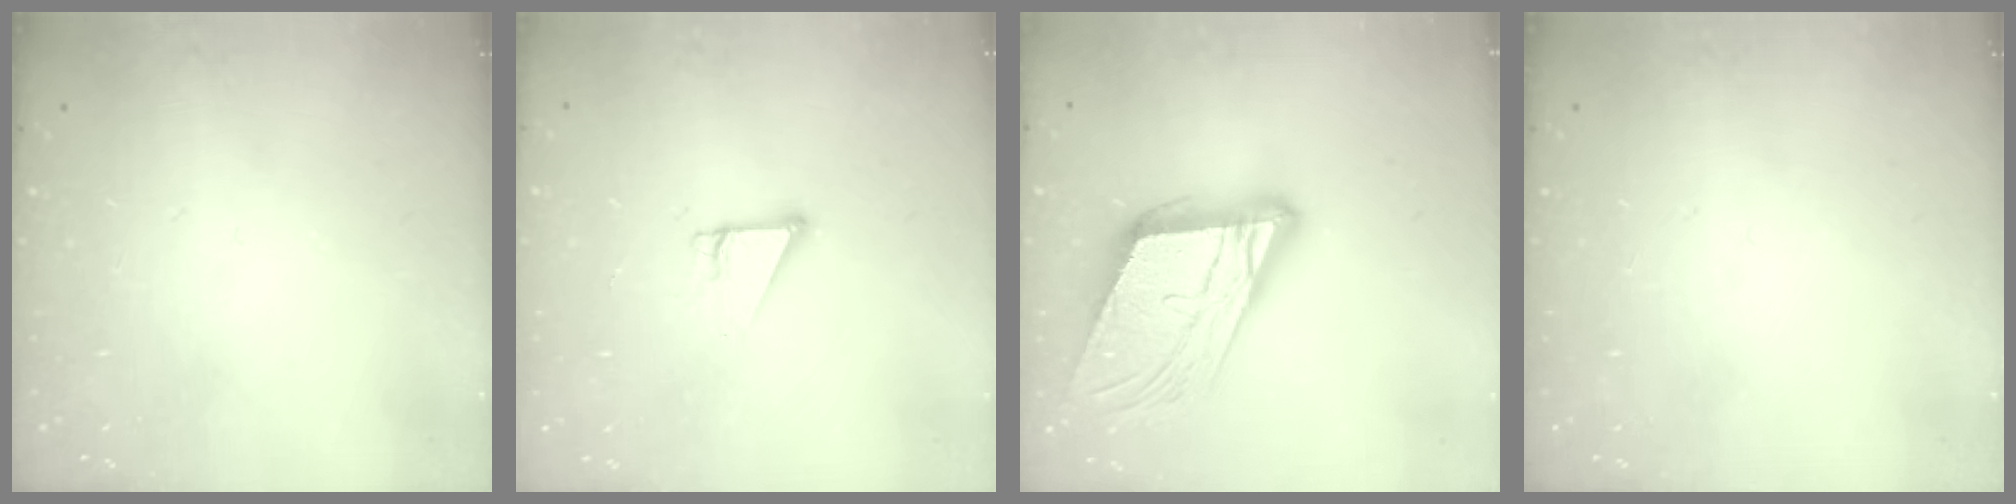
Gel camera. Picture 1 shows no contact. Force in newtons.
{"total": 3.1, "press": 3.1, "slide": 0.2}
{"total": 18.2, "press": 18.0, "slide": 2.7}
{"total": 0.0}